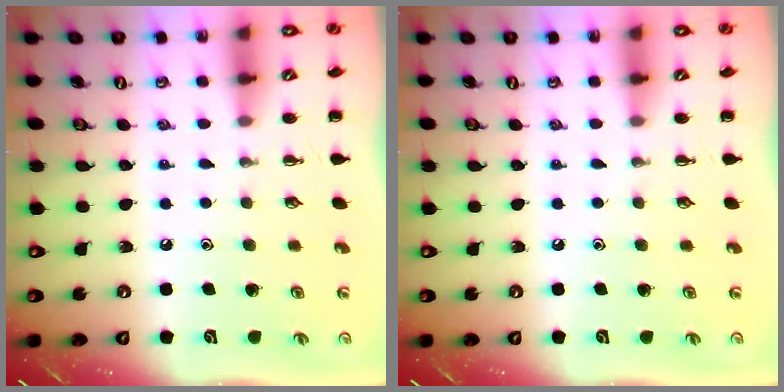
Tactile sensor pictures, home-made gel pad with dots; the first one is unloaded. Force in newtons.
{"total": 0.0}